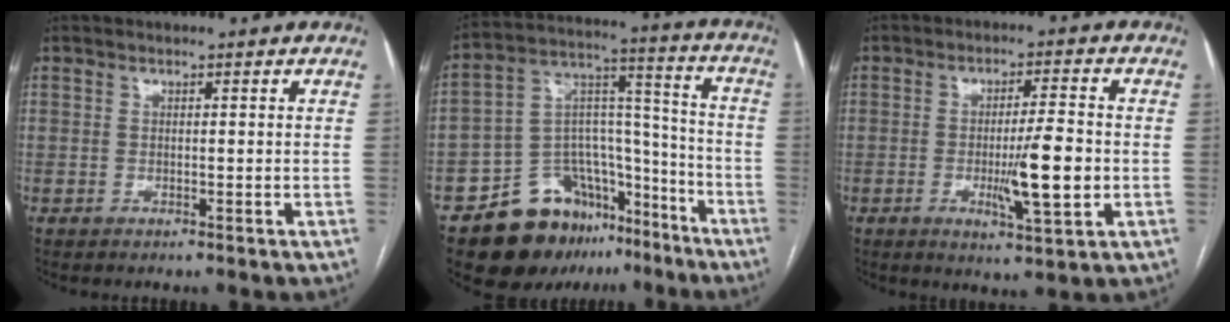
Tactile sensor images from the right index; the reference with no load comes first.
{"total": 17.8, "force": [-12.0, 11.0, 7.2], "torque": [-0.100, 0.080, -0.186]}
{"total": 8.8, "force": [-1.7, 0.8, 8.6], "torque": [-0.139, -0.013, -0.027]}